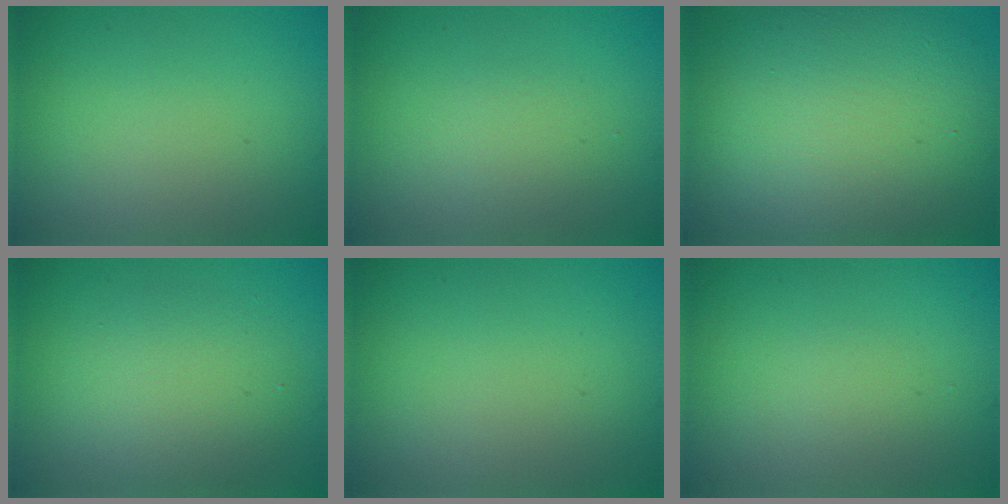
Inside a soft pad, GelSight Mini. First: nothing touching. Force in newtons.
{"total": 1.6, "press": 1.6, "slide": 0.1}
{"total": 13.8, "press": 13.7, "slide": 1.2}
{"total": 3.8, "press": 3.8, "slide": 0.1}
{"total": 0.0}
{"total": 0.8, "press": 0.8, "slide": 0.1}